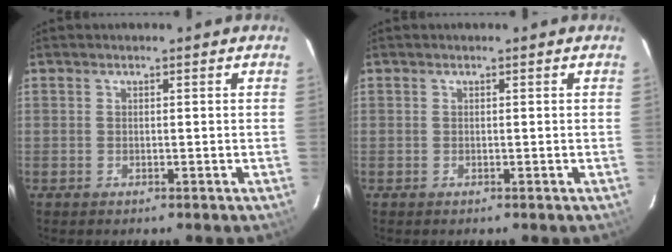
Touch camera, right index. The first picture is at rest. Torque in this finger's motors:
{"motor_torque": [0.00, 0.00, 0.01, 0.00]}